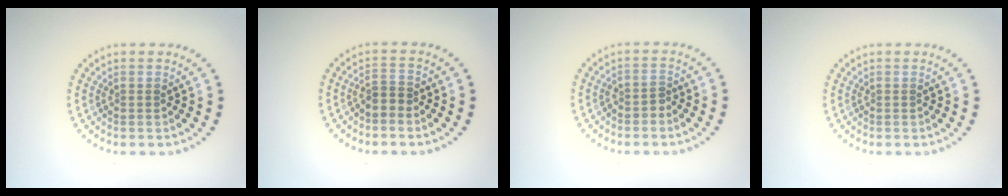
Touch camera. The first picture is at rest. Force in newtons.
{"total": 1.3, "press": 0.9, "slide": 0.9}
{"total": 1.2, "press": 1.1, "slide": 0.6}
{"total": 0.0}